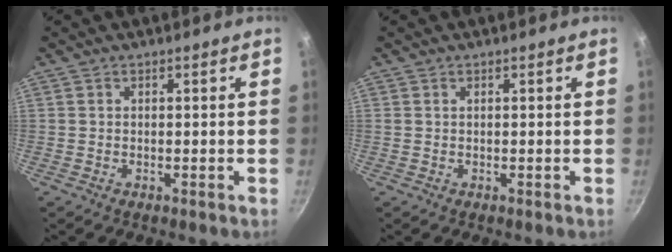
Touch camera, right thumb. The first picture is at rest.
{"total": 0.0}